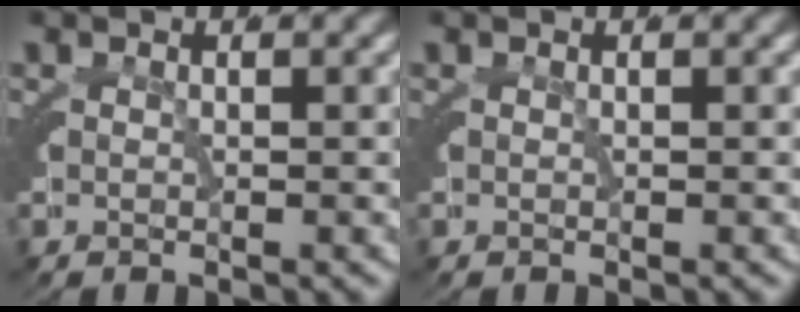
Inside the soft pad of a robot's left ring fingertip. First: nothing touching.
{"total": 0.0}